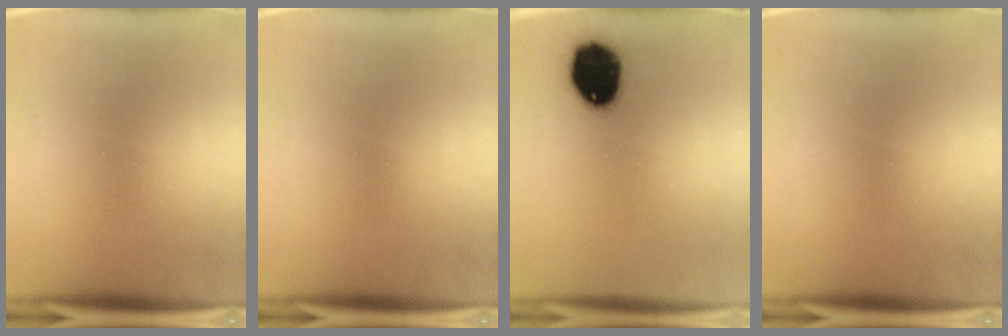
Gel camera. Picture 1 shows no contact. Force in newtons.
{"total": 0.0}
{"total": 14.3}
{"total": 0.0}